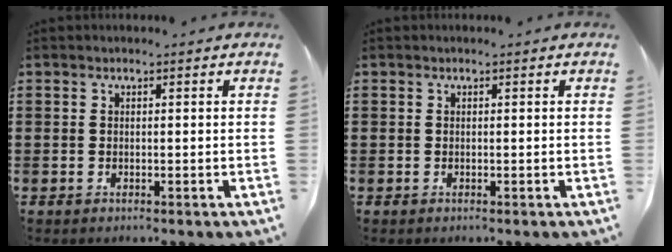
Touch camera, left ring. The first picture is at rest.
{"total": 0.0}